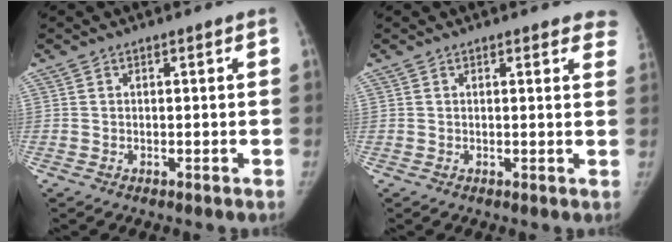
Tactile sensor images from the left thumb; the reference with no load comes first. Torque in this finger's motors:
{"motor_torque": [0.16, -0.23, 0.21, 0.61, 0.02]}